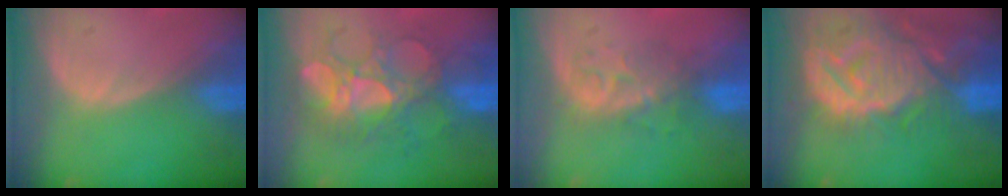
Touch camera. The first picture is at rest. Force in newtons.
{"total": 8.8, "press": 8.7, "slide": 1.5}
{"total": 4.9, "press": 4.9, "slide": 0.8}
{"total": 14.0, "press": 12.1, "slide": 7.1}